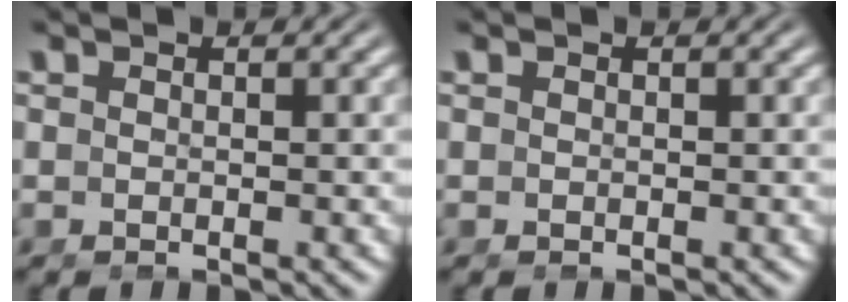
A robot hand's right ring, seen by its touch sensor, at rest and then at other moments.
{"total": 0.0}